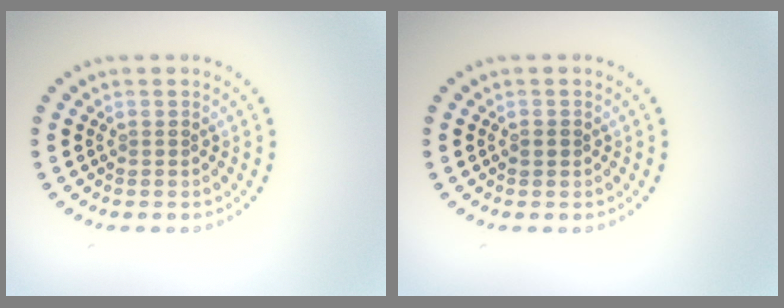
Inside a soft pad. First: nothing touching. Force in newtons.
{"total": 0.9, "press": 0.9, "slide": 0.1}